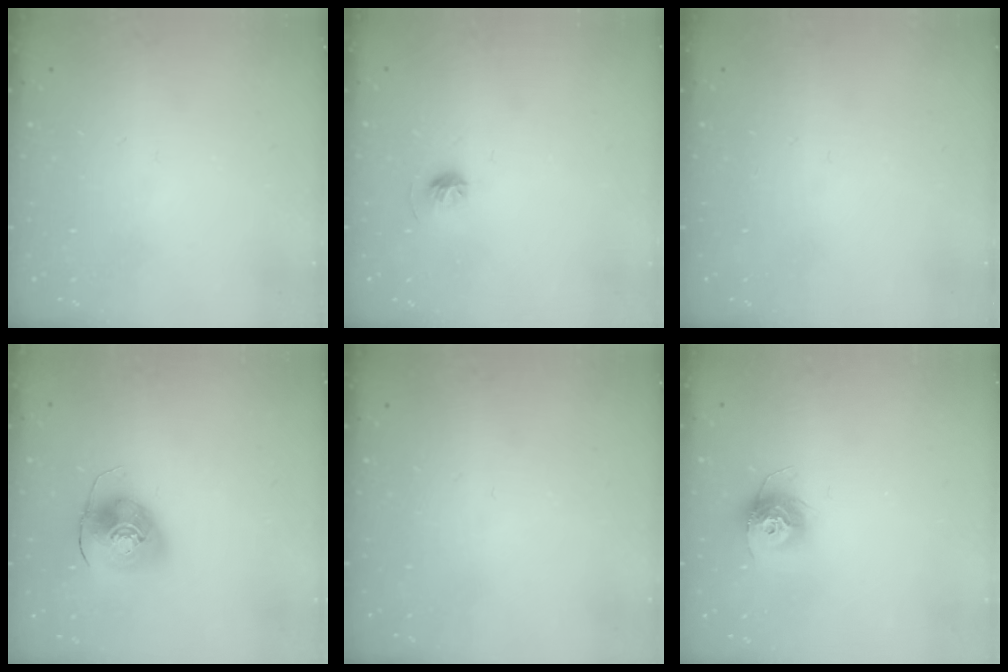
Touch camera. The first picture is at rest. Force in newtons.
{"total": 5.4, "press": 5.2, "slide": 1.2}
{"total": 0.0}
{"total": 8.9, "press": 8.7, "slide": 1.5}
{"total": 0.0}
{"total": 11.5, "press": 11.4, "slide": 0.8}